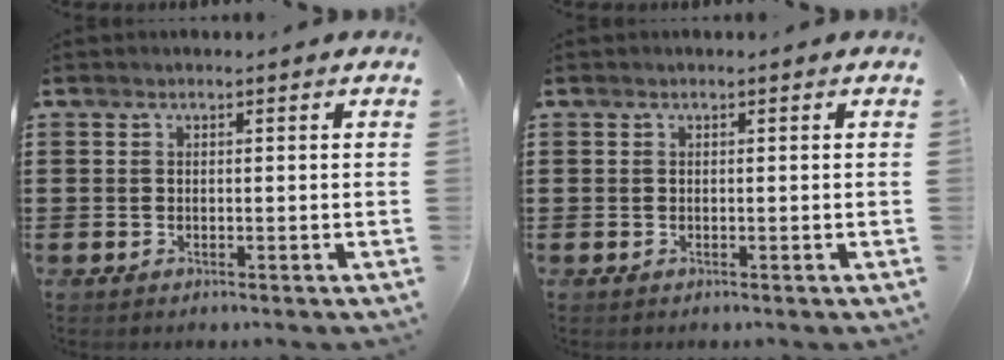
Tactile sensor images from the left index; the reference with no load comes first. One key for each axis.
{"total": 0.0}